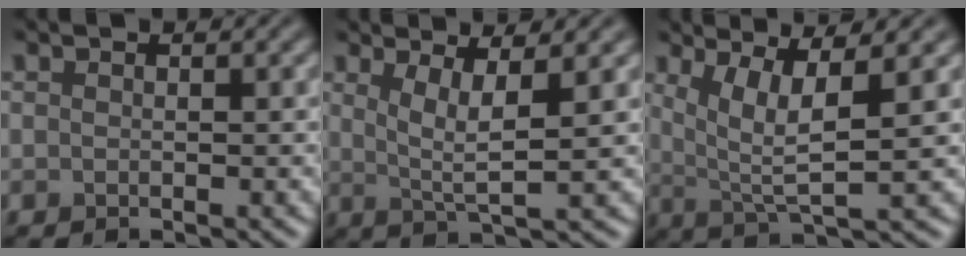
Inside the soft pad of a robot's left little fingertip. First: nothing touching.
{"total": 3.8, "force": [1.3, 0.7, 3.5], "torque": [-0.064, -0.007, 0.026]}
{"total": 5.2, "force": [1.7, 1.1, 4.8], "torque": [-0.087, -0.006, 0.033]}